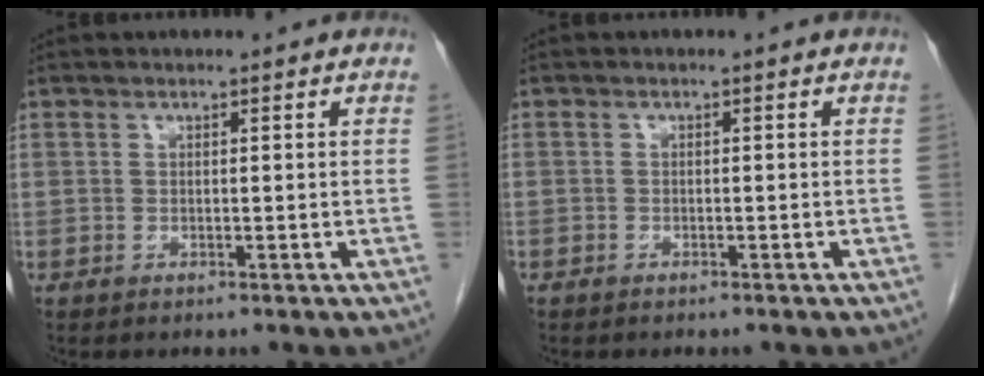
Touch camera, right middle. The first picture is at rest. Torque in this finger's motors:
{"motor_torque": [0.44, -0.52, -0.34, -0.21]}